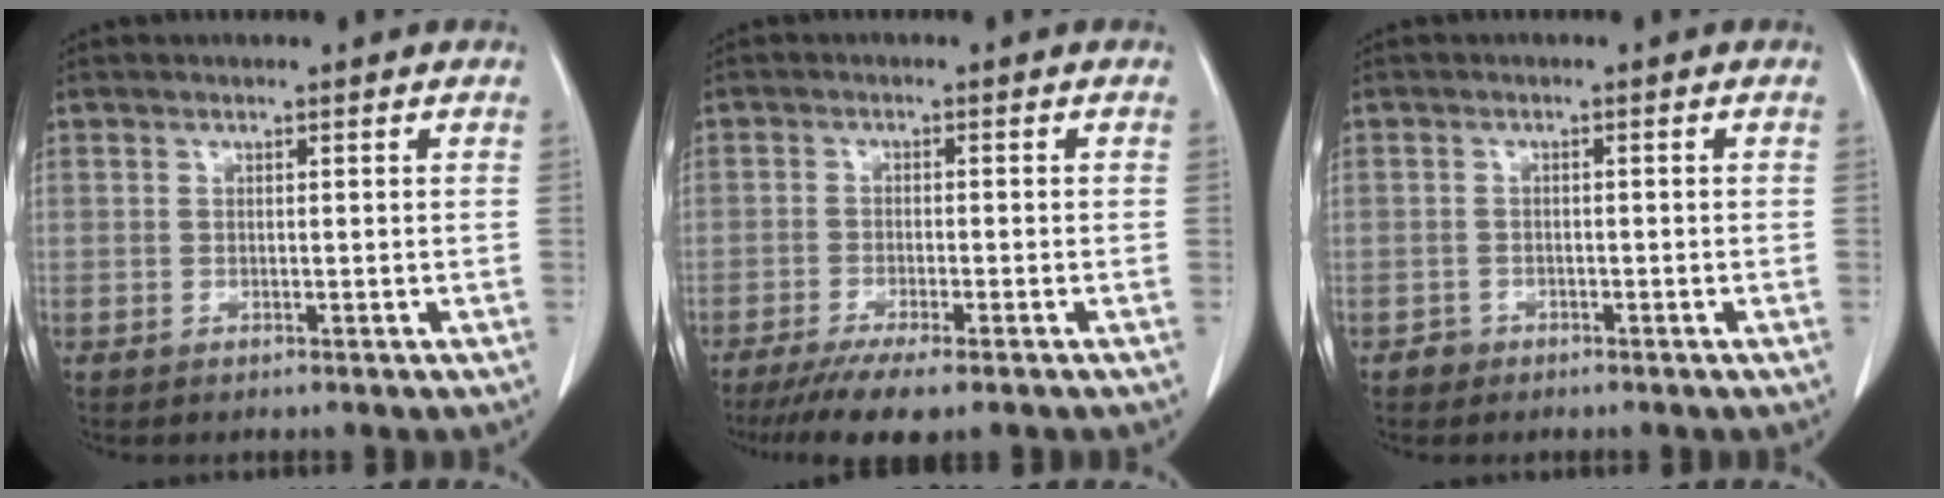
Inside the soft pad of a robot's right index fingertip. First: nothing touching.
{"total": 7.6, "force": [-5.6, 0.4, 5.1], "torque": [-0.080, -0.018, -0.088]}
{"total": 1.4, "force": [-1.0, 1.1, -0.2], "torque": [-0.001, 0.005, -0.020]}